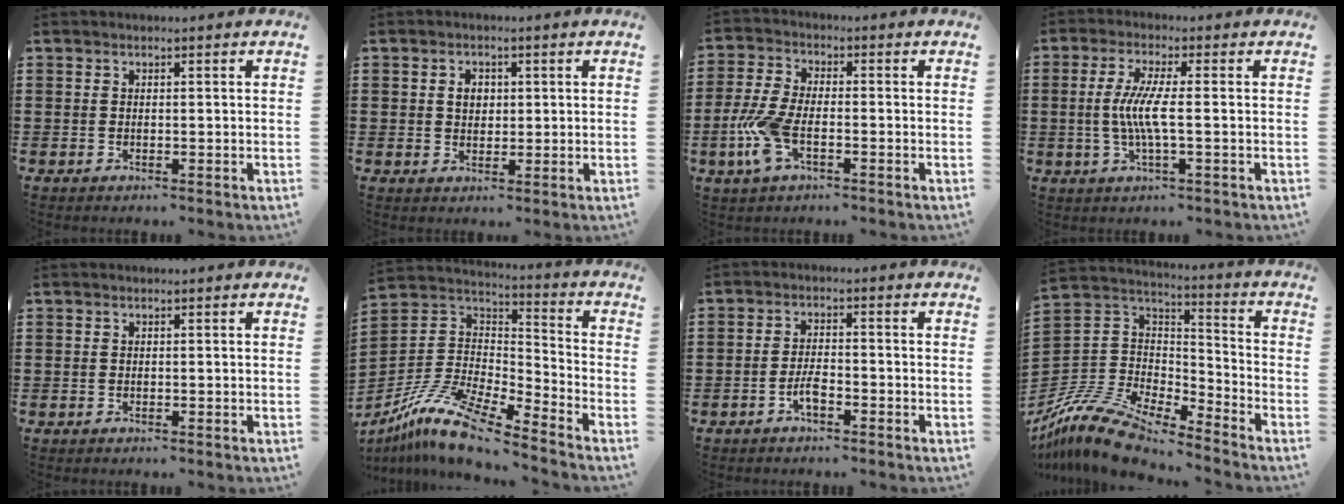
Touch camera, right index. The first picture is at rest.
{"total": 2.4, "force": [0.5, 1.8, 1.5], "torque": [-0.034, 0.010, 0.007]}
{"total": 7.3, "force": [-2.4, 3.1, 6.1], "torque": [-0.153, -0.015, -0.047]}
{"total": 5.6, "force": [-0.5, 0.5, 5.6], "torque": [-0.123, -0.012, -0.019]}
{"total": 0.0}
{"total": 11.9, "force": [-9.4, 2.3, 7.0], "torque": [-0.162, 0.011, -0.192]}
{"total": 3.2, "force": [-1.7, 1.0, 2.6], "torque": [-0.058, 0.000, -0.035]}
{"total": 11.9, "force": [-10.8, 2.8, 4.0], "torque": [-0.106, 0.017, -0.224]}